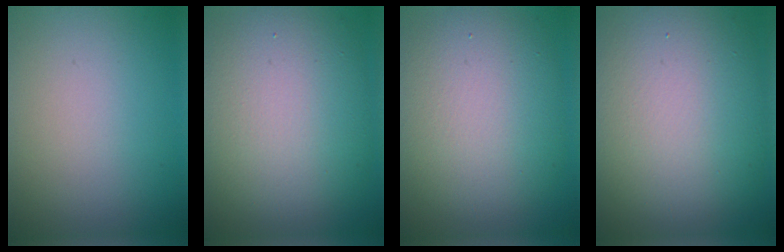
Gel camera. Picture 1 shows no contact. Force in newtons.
{"total": 11.8, "press": 11.7, "slide": 1.0}
{"total": 9.8, "press": 9.8, "slide": 0.9}
{"total": 13.7, "press": 13.6, "slide": 1.4}